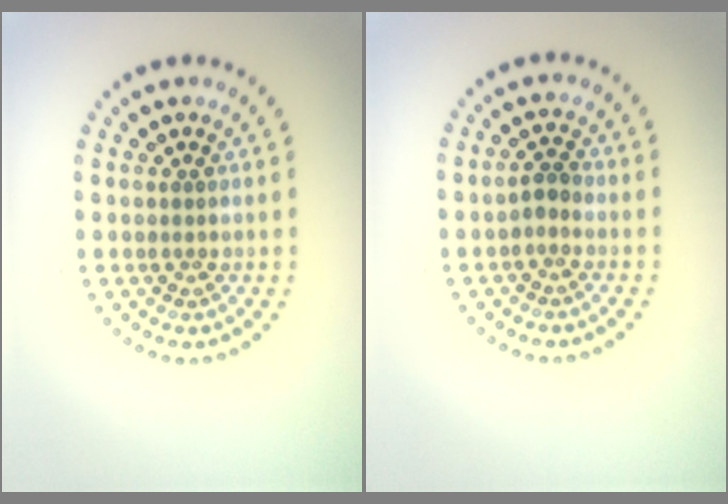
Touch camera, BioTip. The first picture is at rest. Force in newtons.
{"total": 1.1, "press": 0.9, "slide": 0.7}